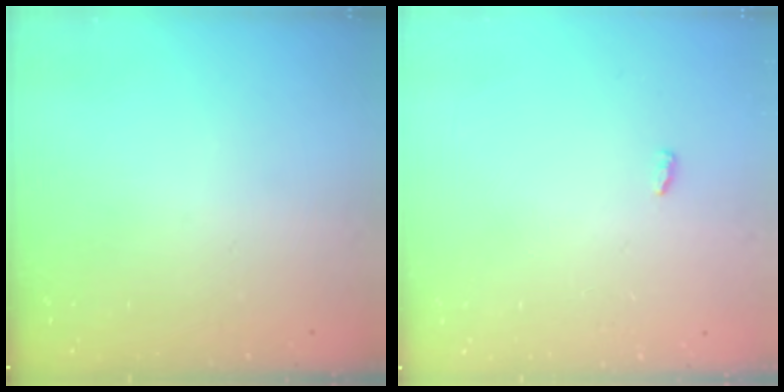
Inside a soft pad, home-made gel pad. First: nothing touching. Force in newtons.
{"total": 2.9, "press": 2.6, "slide": 1.3}